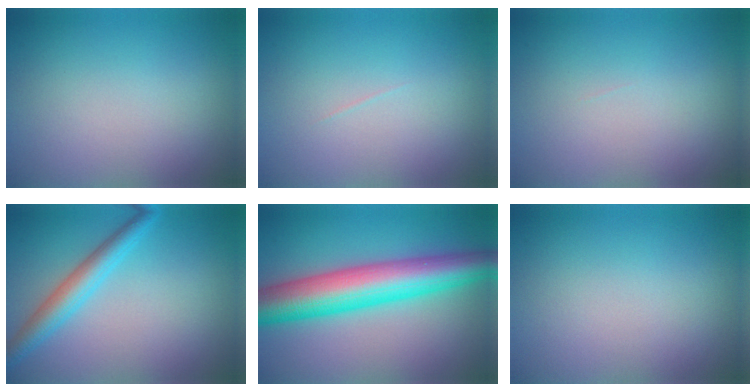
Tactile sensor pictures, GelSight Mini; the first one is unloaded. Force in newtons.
{"total": 0.0}
{"total": 0.0}
{"total": 3.6, "press": 3.6, "slide": 0.1}
{"total": 9.6, "press": 9.6, "slide": 0.1}
{"total": 0.0}